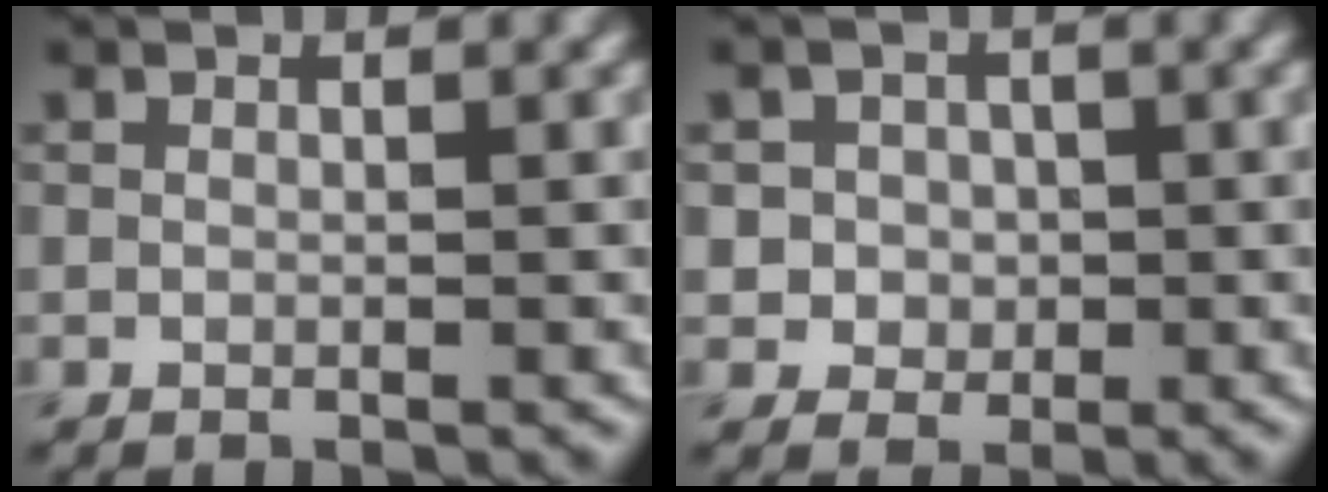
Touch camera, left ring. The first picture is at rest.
{"total": 2.8, "force": [0.0, 2.7, 0.8], "torque": [-0.004, 0.000, 0.001]}